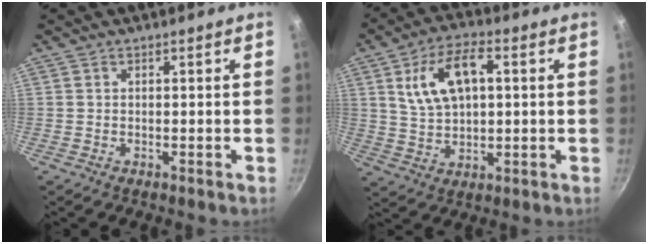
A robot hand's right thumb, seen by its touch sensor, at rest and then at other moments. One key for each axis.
{"total": 12.3, "fx": 3.0, "fy": 6.8, "fz": 9.8, "tx": -0.164, "ty": 0.009, "tz": 0.058}